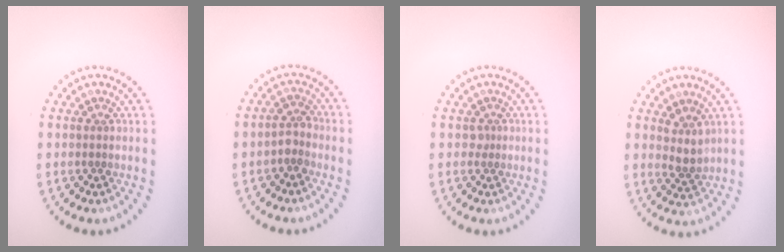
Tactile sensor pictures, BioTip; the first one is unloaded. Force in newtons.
{"total": 1.6, "press": 1.3, "slide": 0.9}
{"total": 0.7, "press": 0.4, "slide": 0.6}
{"total": 2.3, "press": 1.8, "slide": 1.5}